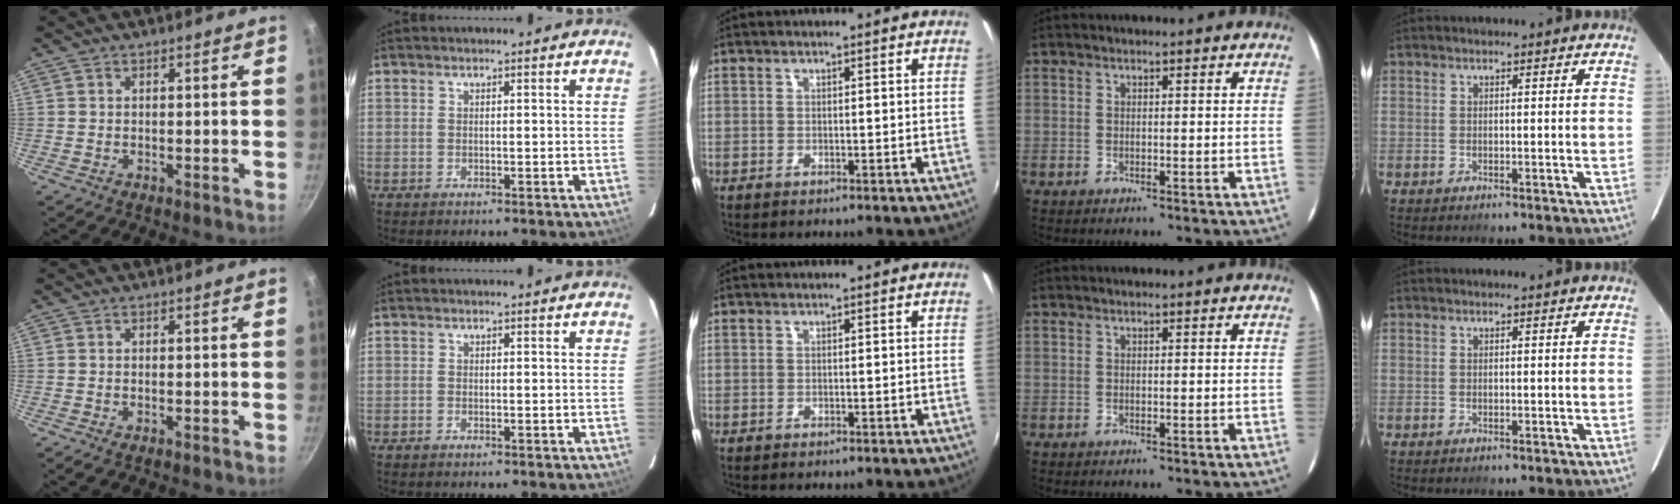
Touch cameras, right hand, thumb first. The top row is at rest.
{"thumb": {"total": 0.6, "force": [-0.3, 0.1, 0.4], "torque": [-0.011, 0.002, -0.007]}}